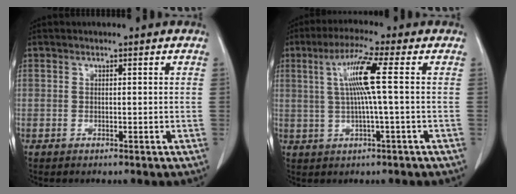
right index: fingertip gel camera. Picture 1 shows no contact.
{"total": 7.4, "force": [1.2, -1.0, 7.2], "torque": [-0.142, 0.011, 0.027]}